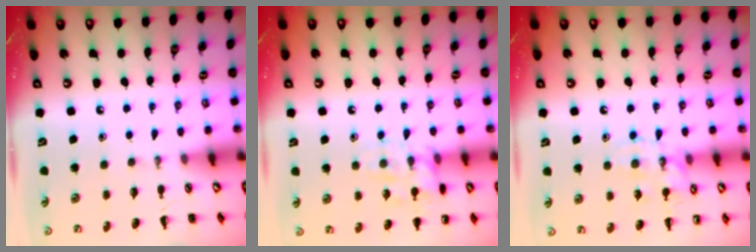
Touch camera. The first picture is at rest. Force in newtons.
{"total": 10.9, "press": 10.8, "slide": 1.1}
{"total": 11.1, "press": 11.1, "slide": 0.6}